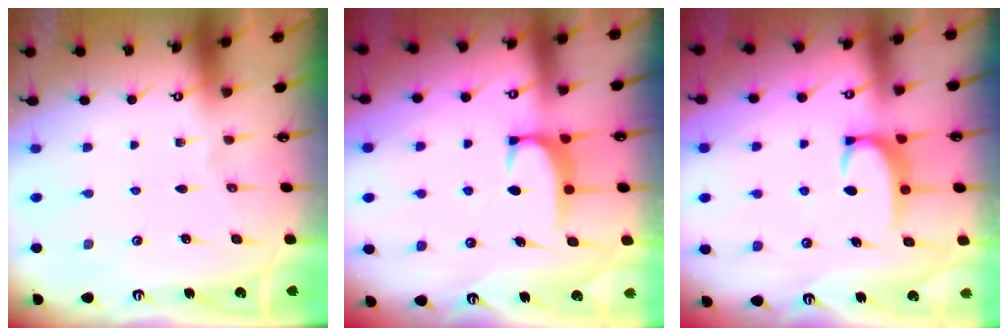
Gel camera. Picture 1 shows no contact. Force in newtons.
{"total": 1.8, "press": 1.7, "slide": 0.5}
{"total": 3.5, "press": 3.5, "slide": 0.4}